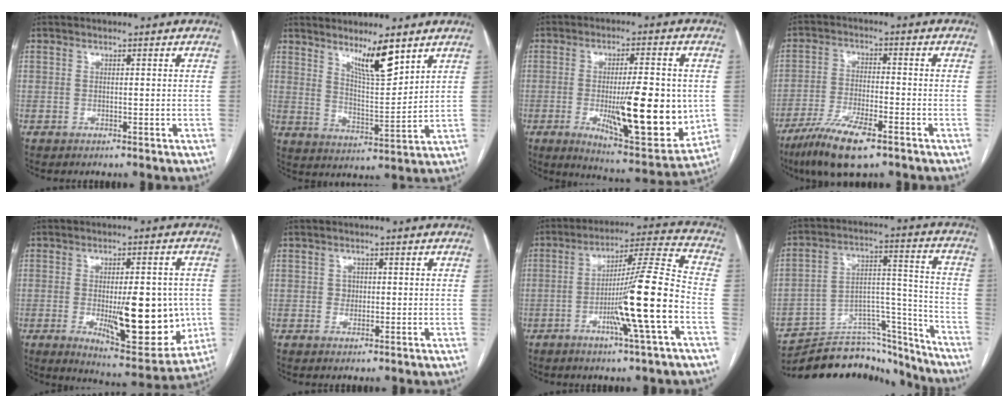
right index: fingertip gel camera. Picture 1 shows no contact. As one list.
[{"total": 8.2, "force": [6.0, 0.9, 5.5], "torque": [-0.102, -0.014, 0.111]}, {"total": 18.0, "force": [-2.0, 4.1, 17.4], "torque": [-0.261, -0.026, -0.020]}, {"total": 10.1, "force": [-6.8, 1.9, 7.2], "torque": [-0.137, -0.021, -0.119]}, {"total": 16.3, "force": [-2.3, 5.1, 15.3], "torque": [-0.212, -0.018, -0.018]}, {"total": 1.2, "force": [0.1, 1.1, 0.3], "torque": [-0.004, 0.001, 0.003]}, {"total": 14.5, "force": [-4.5, -1.1, 13.7], "torque": [-0.229, 0.002, -0.080]}, {"total": 21.8, "force": [-20.7, 5.2, 4.4], "torque": [-0.057, 0.052, -0.308]}]